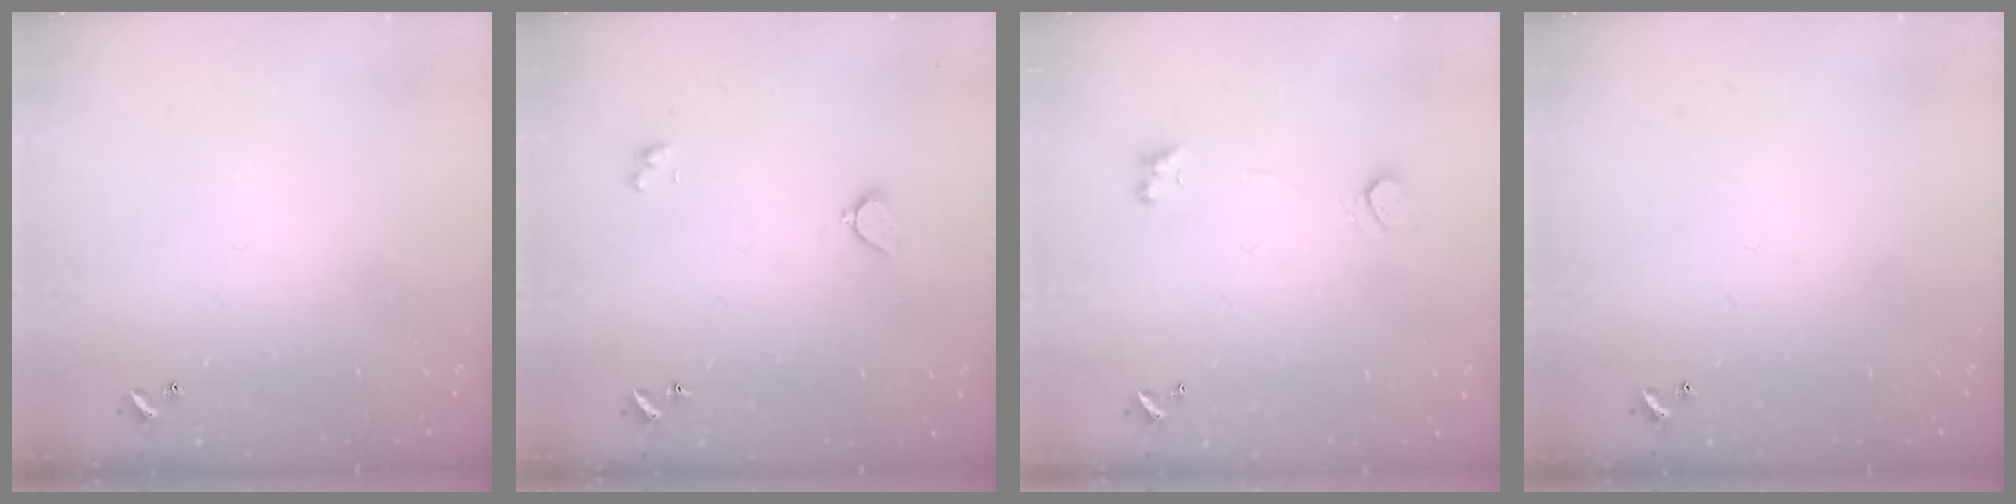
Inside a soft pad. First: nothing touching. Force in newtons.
{"total": 2.1, "press": 2.0, "slide": 0.6}
{"total": 2.5, "press": 2.2, "slide": 1.2}
{"total": 0.0}